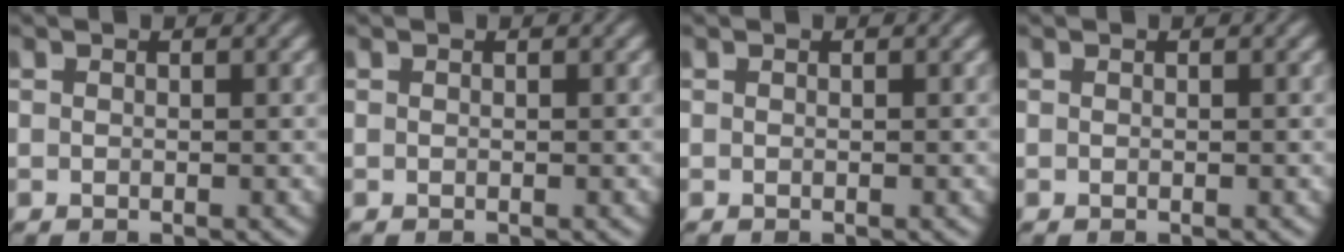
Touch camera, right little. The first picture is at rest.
{"total": 0.0}
{"total": 0.0}
{"total": 0.0}